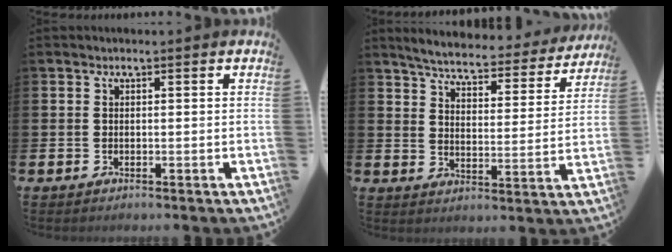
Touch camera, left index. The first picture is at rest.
{"total": 5.5, "force": [5.2, 0.7, 1.6], "torque": [-0.056, -0.038, 0.086]}